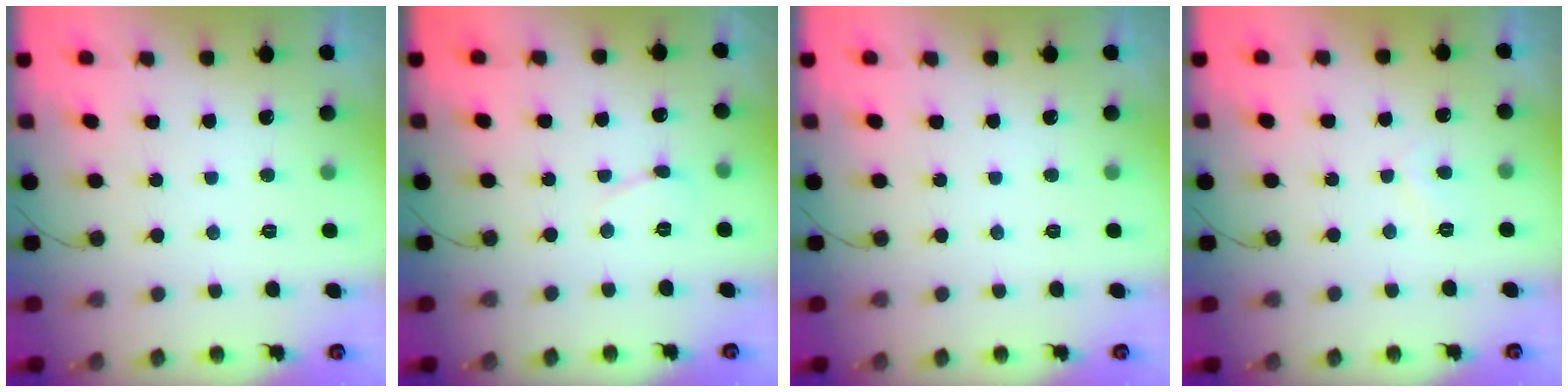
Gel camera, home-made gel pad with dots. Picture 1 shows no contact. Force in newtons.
{"total": 3.6, "press": 3.6, "slide": 0.3}
{"total": 0.0}
{"total": 1.9, "press": 1.8, "slide": 0.5}